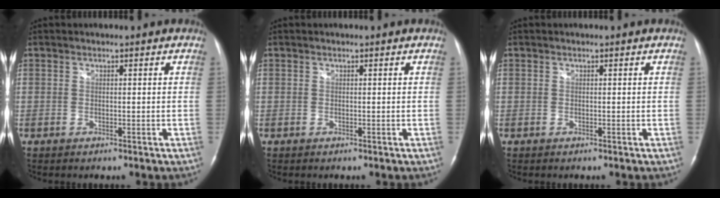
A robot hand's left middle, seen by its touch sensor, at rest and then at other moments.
{"total": 0.0}
{"total": 0.0}